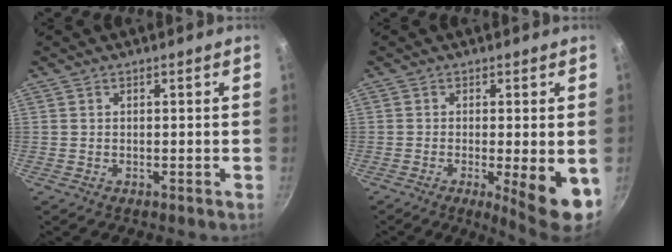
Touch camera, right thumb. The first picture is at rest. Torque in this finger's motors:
{"motor_torque": [-0.12, 0.48, 0.71, -0.08, 0.05]}